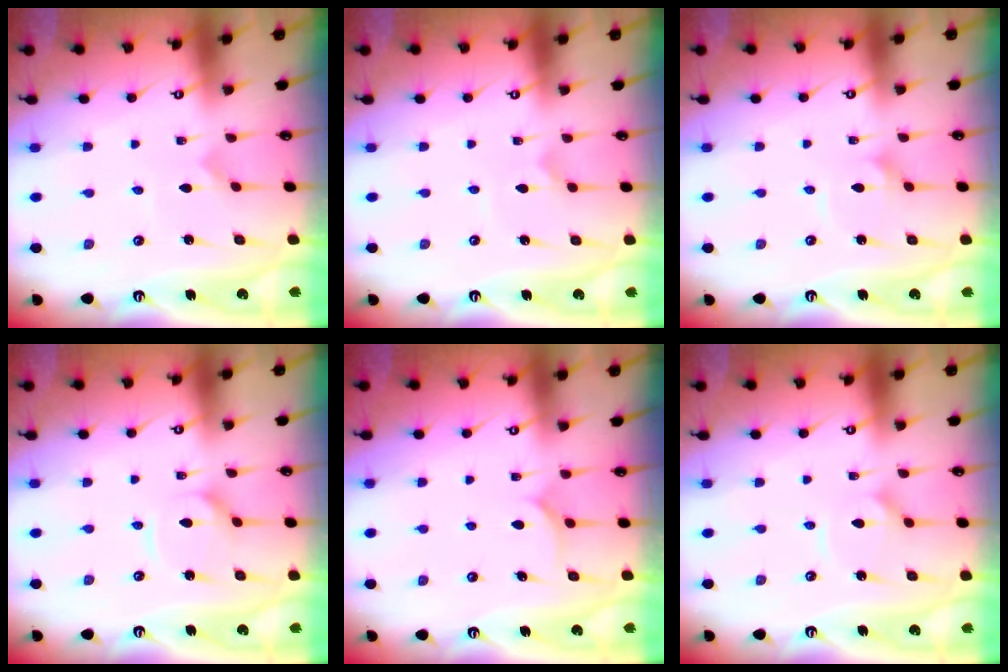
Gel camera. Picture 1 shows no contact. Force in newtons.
{"total": 2.3, "press": 2.3, "slide": 0.2}
{"total": 2.2, "press": 2.2, "slide": 0.1}
{"total": 3.6, "press": 3.6, "slide": 0.3}
{"total": 7.2, "press": 7.2, "slide": 0.3}
{"total": 4.1, "press": 4.1, "slide": 0.3}